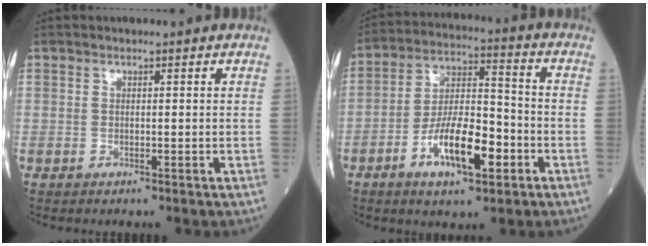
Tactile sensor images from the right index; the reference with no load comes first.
{"total": 12.0, "force": [-5.0, 3.8, 10.3], "torque": [-0.190, 0.007, -0.086]}